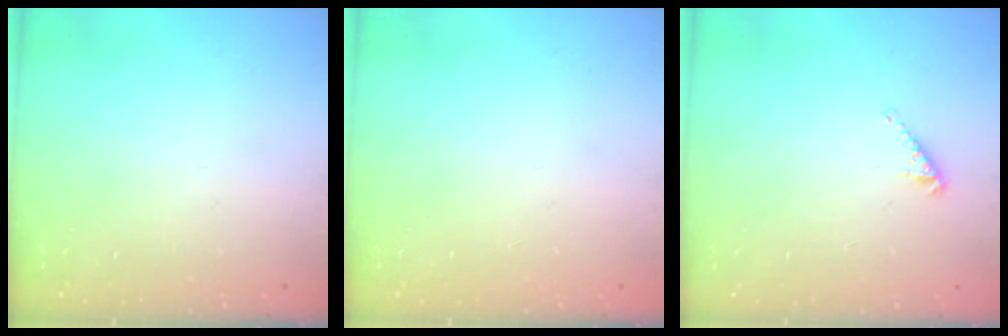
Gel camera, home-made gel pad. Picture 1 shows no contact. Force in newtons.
{"total": 0.0}
{"total": 2.9, "press": 2.9, "slide": 0.5}